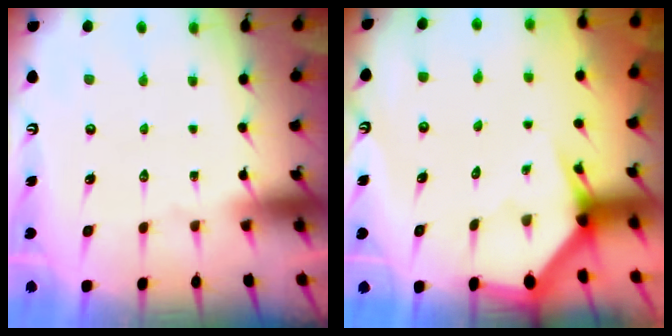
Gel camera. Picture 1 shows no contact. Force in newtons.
{"total": 2.8, "press": 2.8, "slide": 0.2}